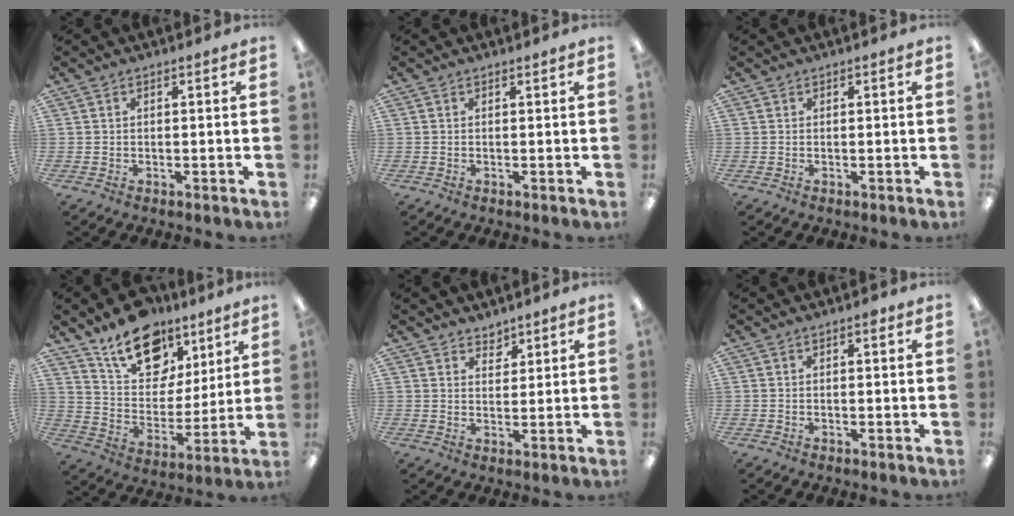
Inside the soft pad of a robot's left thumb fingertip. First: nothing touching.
{"total": 0.6, "force": [0.1, 0.0, 0.6], "torque": [-0.009, -0.003, 0.002]}
{"total": 0.0}
{"total": 17.3, "force": [11.8, 10.2, 7.5], "torque": [-0.121, -0.068, 0.212]}
{"total": 3.0, "force": [2.7, 1.3, 0.1], "torque": [0.010, -0.021, 0.050]}
{"total": 1.3, "force": [0.2, 0.4, 1.2], "torque": [-0.025, 0.005, 0.001]}